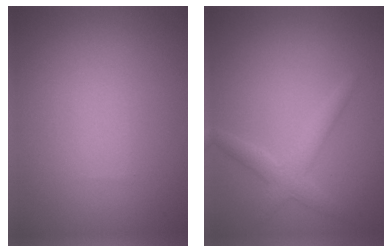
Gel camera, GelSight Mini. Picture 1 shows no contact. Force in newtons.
{"total": 2.4, "press": 2.4, "slide": 0.2}